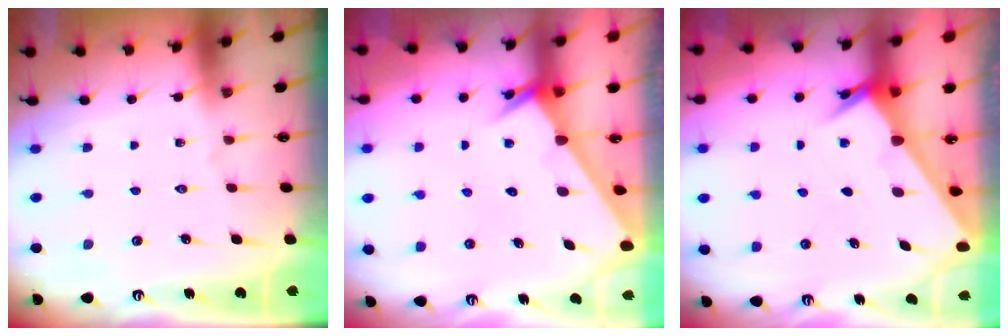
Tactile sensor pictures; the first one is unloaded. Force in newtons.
{"total": 2.5, "press": 2.5, "slide": 0.1}
{"total": 3.0, "press": 3.0, "slide": 0.2}